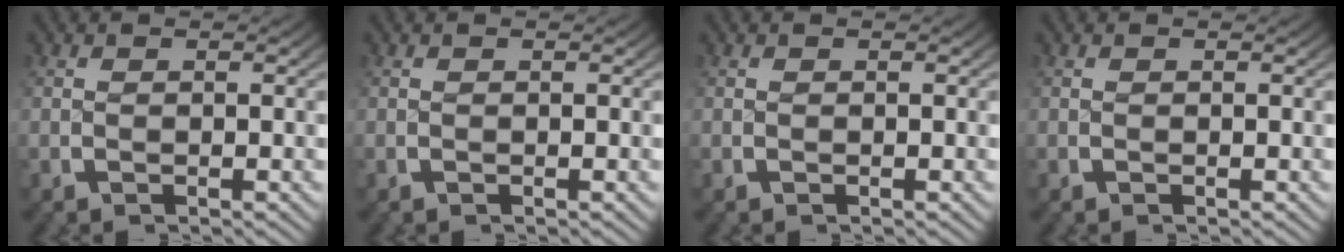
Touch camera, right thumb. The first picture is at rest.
{"total": 0.0}
{"total": 0.0}
{"total": 0.0}